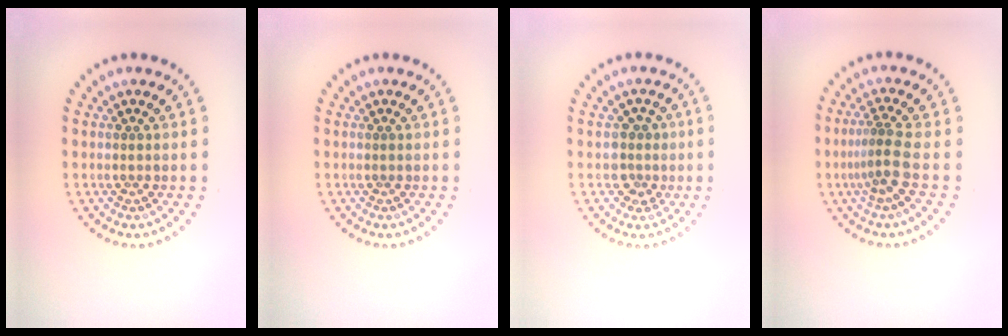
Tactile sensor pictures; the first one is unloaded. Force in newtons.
{"total": 0.0}
{"total": 2.1, "press": 1.7, "slide": 1.2}
{"total": 2.8, "press": 1.8, "slide": 2.2}